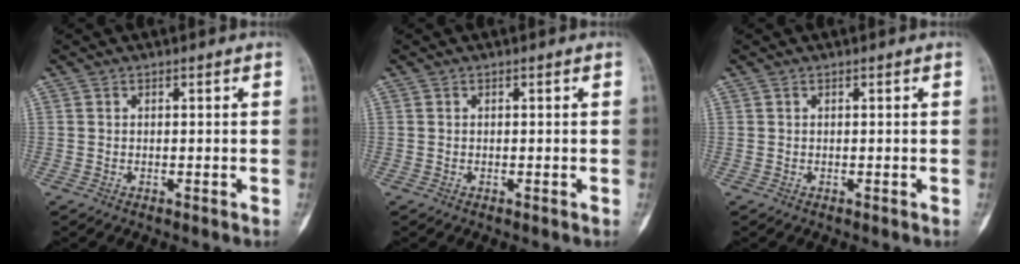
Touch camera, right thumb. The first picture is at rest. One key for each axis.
{"total": 0.0}
{"total": 0.0}